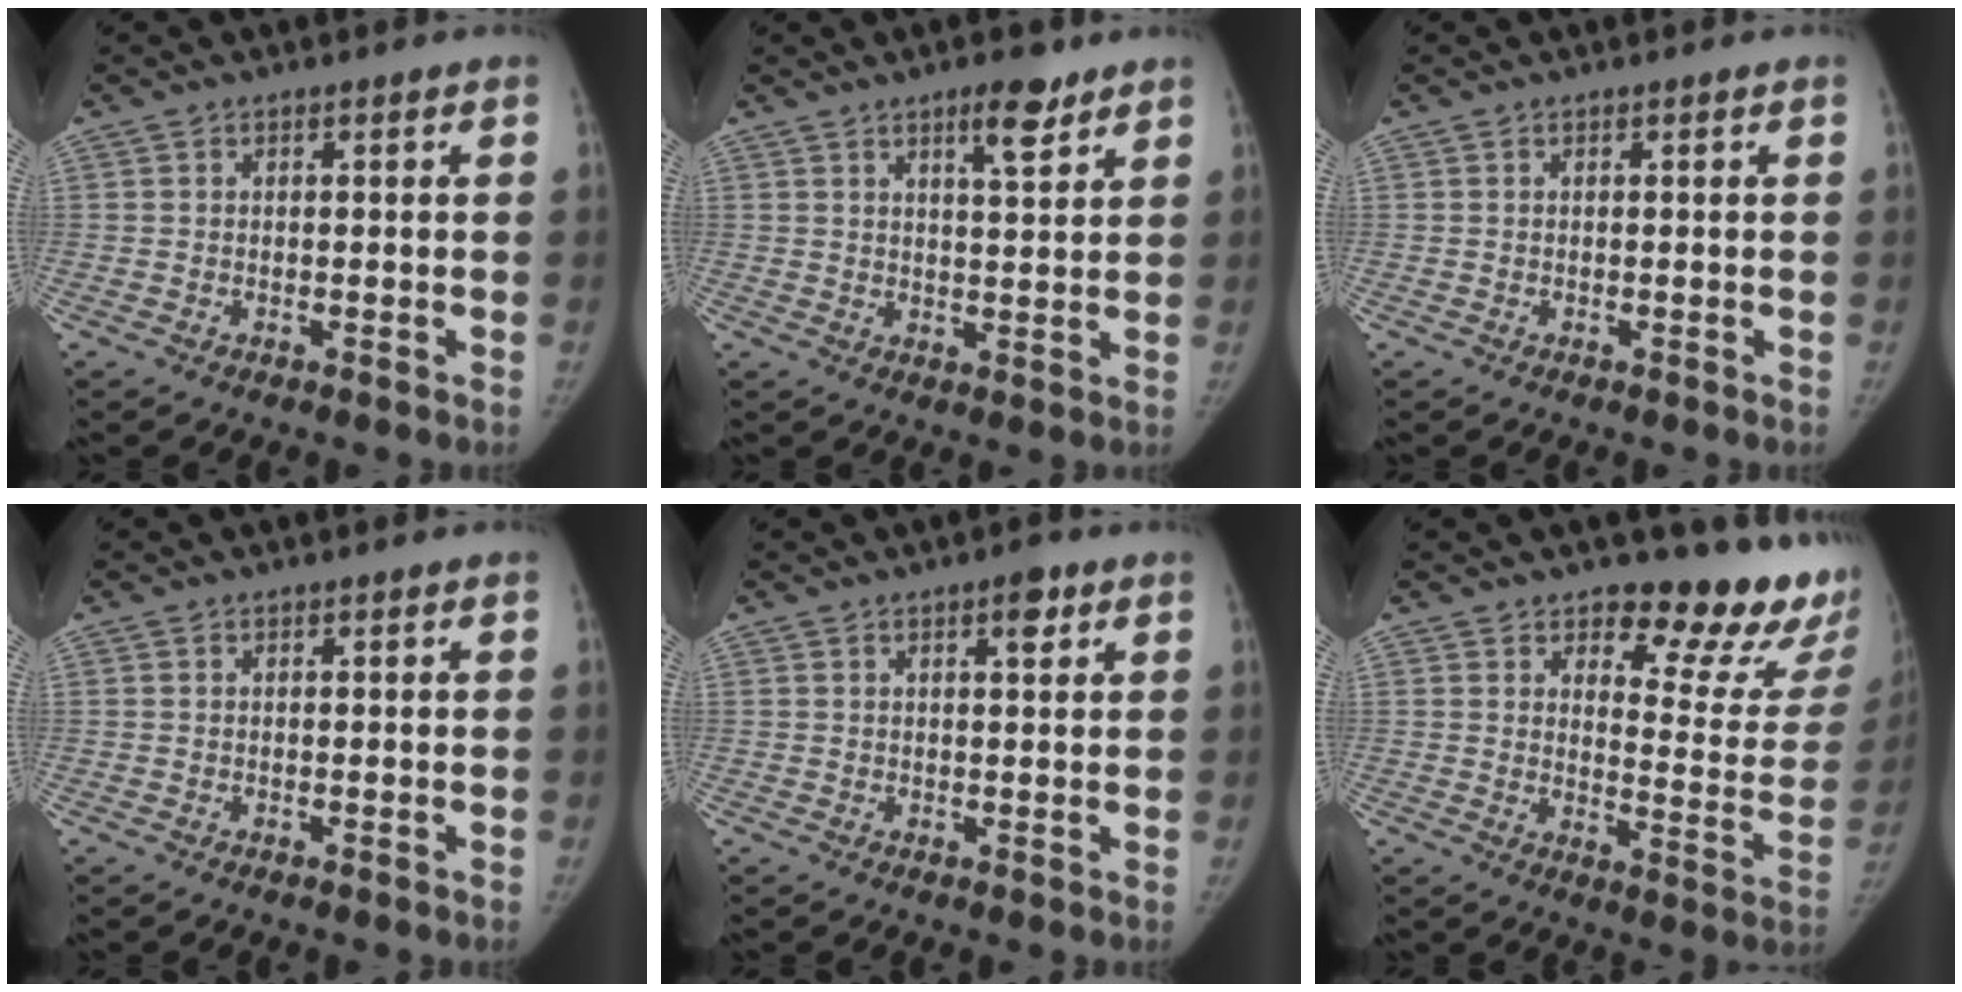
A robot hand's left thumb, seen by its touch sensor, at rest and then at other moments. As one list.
[{"total": 5.7, "force": [3.8, 1.5, 4.0], "torque": [-0.049, -0.025, 0.058]}, {"total": 0.0}, {"total": 0.0}, {"total": 2.9, "force": [1.5, 1.0, 2.3], "torque": [-0.026, -0.004, 0.020]}, {"total": 19.5, "force": [15.1, 7.3, 9.9], "torque": [-0.068, -0.127, 0.177]}]